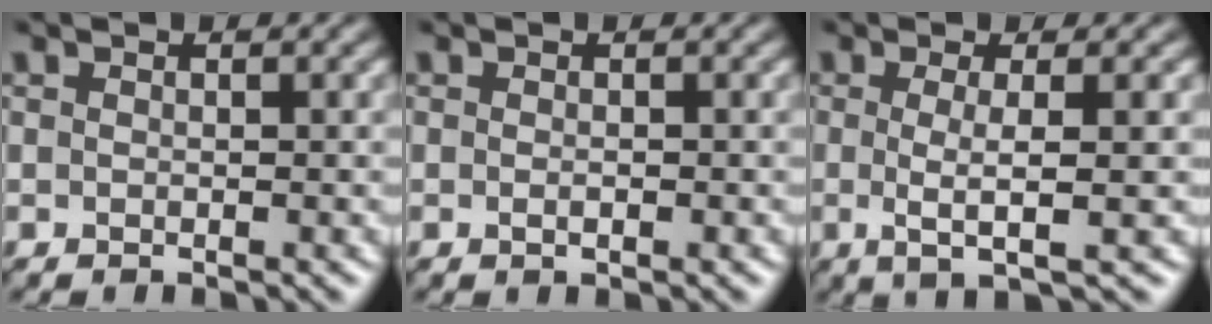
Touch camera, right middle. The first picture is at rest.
{"total": 0.7, "force": [-0.3, 0.3, 0.6], "torque": [-0.010, 0.000, -0.002]}
{"total": 3.5, "force": [-0.1, 0.6, 3.4], "torque": [-0.063, -0.005, -0.004]}